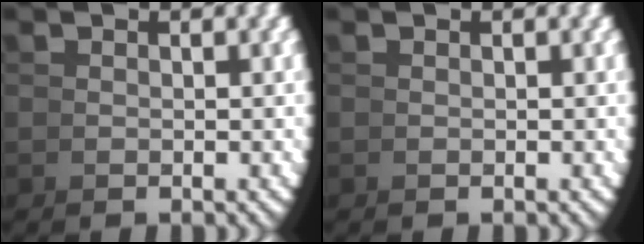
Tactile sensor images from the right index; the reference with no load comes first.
{"total": 0.0}